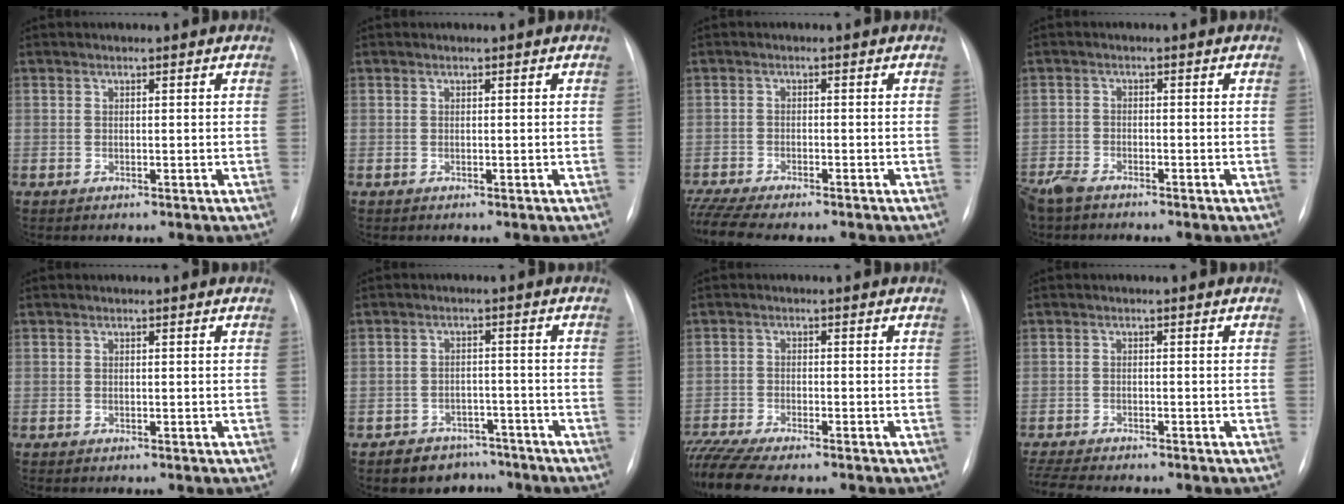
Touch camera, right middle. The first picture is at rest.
{"total": 0.0}
{"total": 8.9, "force": [-7.8, 1.1, 4.3], "torque": [-0.074, -0.008, -0.123]}
{"total": 4.7, "force": [-4.1, 1.1, 1.9], "torque": [-0.040, -0.013, -0.082]}
{"total": 0.5, "force": [-0.4, 0.1, 0.3], "torque": [-0.008, -0.002, -0.005]}
{"total": 6.6, "force": [-5.3, 3.9, 0.4], "torque": [0.007, 0.016, -0.076]}
{"total": 10.0, "force": [-8.7, 1.0, 4.8], "torque": [-0.084, -0.014, -0.141]}
{"total": 8.8, "force": [-7.8, 1.2, 3.9], "torque": [-0.066, -0.010, -0.119]}